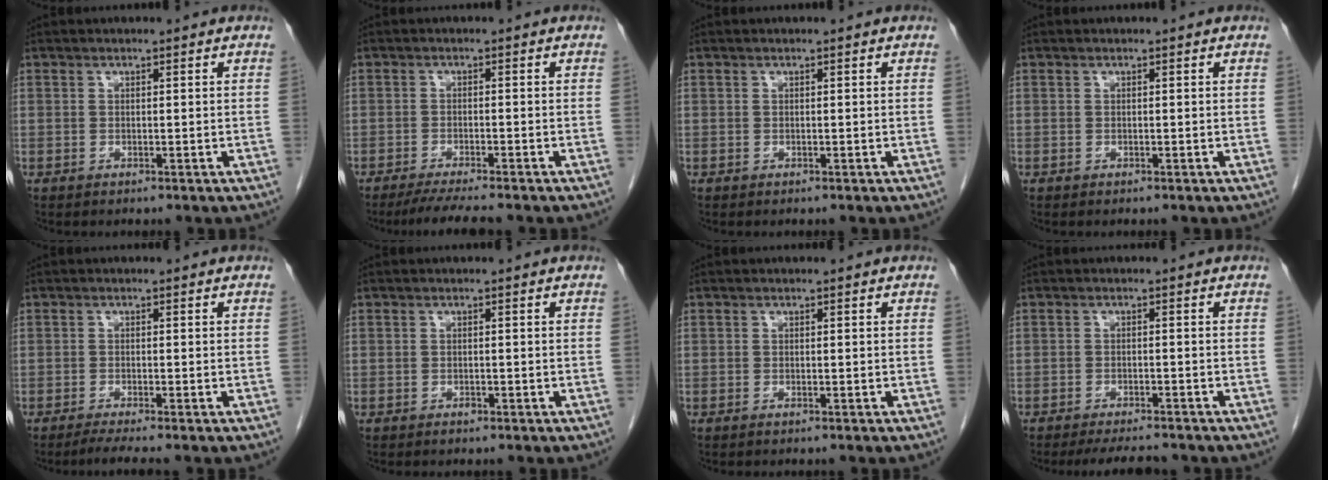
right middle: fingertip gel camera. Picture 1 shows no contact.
{"total": 5.6, "force": [-4.8, -0.2, 2.9], "torque": [-0.046, -0.017, -0.078]}
{"total": 0.0}
{"total": 0.0}
{"total": 2.7, "force": [-2.2, -0.6, 1.5], "torque": [-0.034, -0.010, -0.042]}
{"total": 0.6, "force": [-0.5, 0.3, 0.3], "torque": [-0.007, 0.001, -0.006]}
{"total": 0.0}
{"total": 5.1, "force": [-4.7, 0.6, 1.9], "torque": [-0.030, -0.013, -0.073]}